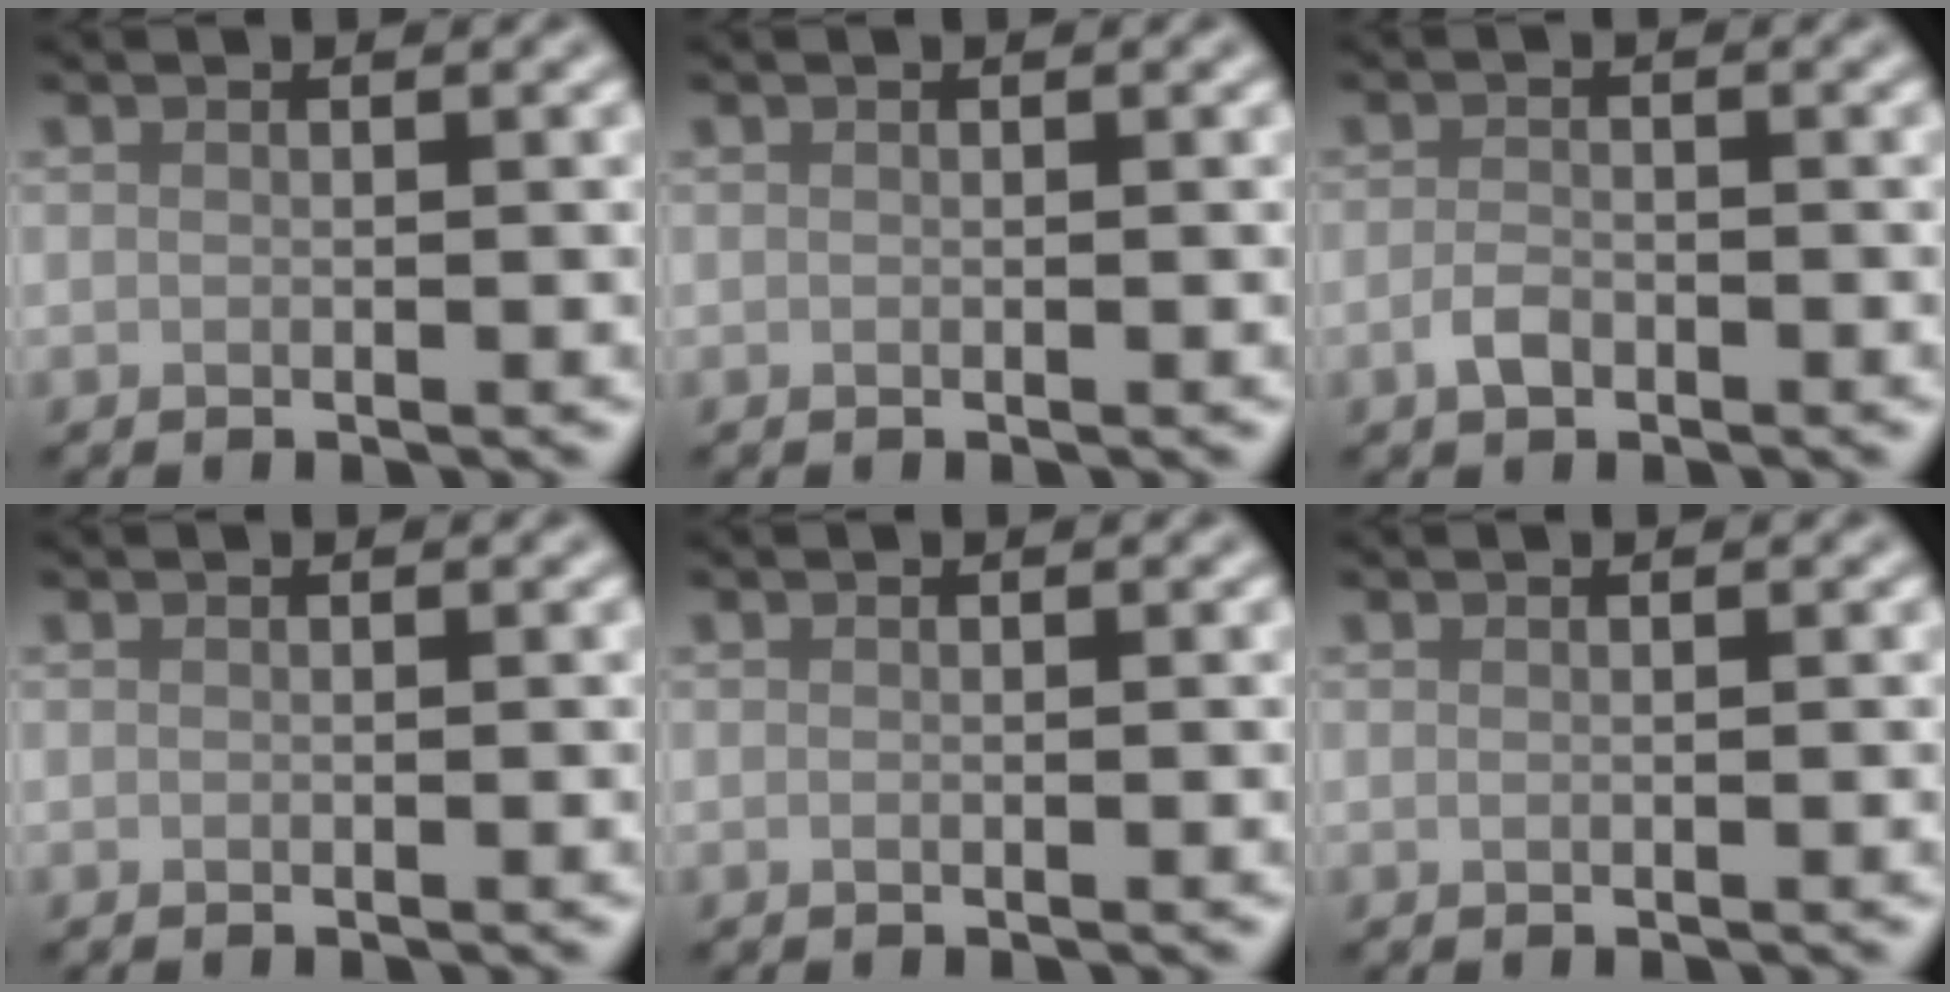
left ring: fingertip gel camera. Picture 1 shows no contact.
{"total": 0.0}
{"total": 1.6, "force": [-0.9, 0.9, 1.0], "torque": [-0.022, 0.000, -0.020]}
{"total": 0.0}
{"total": 0.0}
{"total": 0.0}